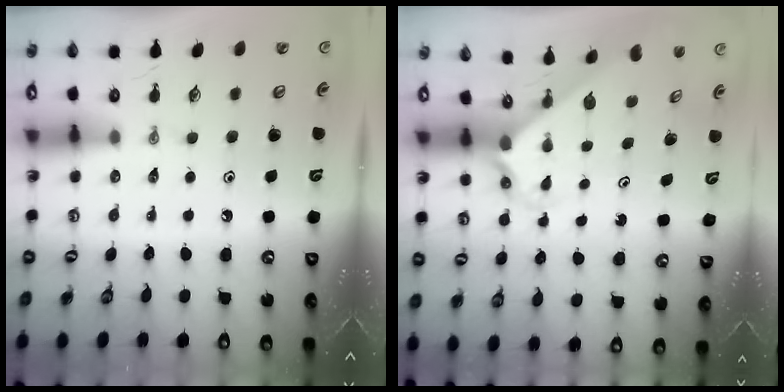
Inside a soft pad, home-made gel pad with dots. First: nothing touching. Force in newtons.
{"total": 2.5, "press": 2.4, "slide": 0.3}